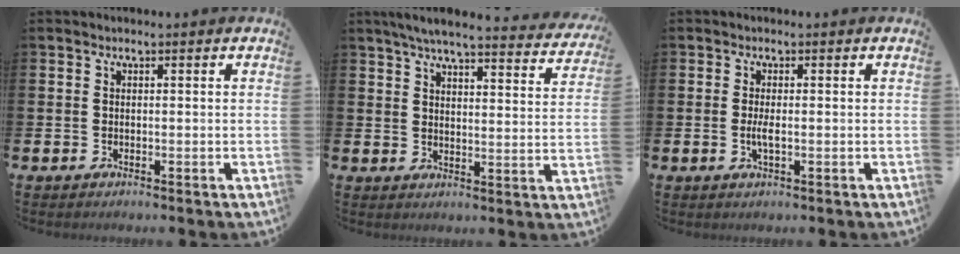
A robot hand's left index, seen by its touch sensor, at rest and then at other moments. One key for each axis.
{"total": 5.2, "fx": 4.8, "fy": 0.3, "fz": 2.0, "tx": -0.056, "ty": -0.029, "tz": 0.081}
{"total": 1.8, "fx": -0.3, "fy": 0.5, "fz": 1.7, "tx": -0.039, "ty": 0.002, "tz": -0.004}